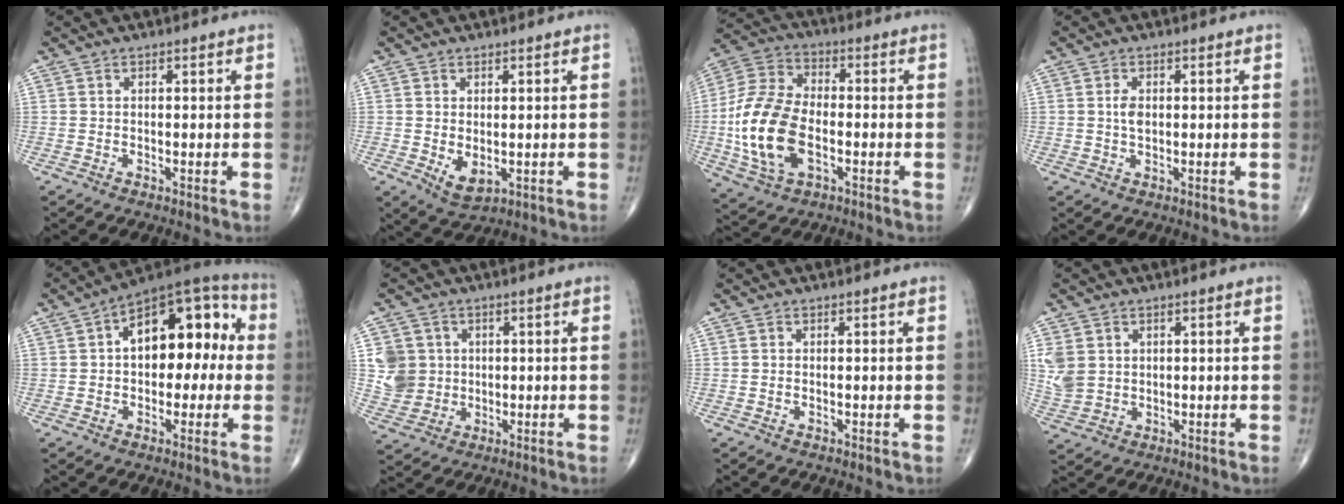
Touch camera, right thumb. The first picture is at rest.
{"total": 4.4, "force": [-0.5, 2.6, 3.6], "torque": [-0.054, -0.009, 0.006]}
{"total": 17.2, "force": [-3.2, 10.1, 13.5], "torque": [-0.278, 0.014, -0.059]}
{"total": 2.3, "force": [0.2, 1.3, 1.9], "torque": [-0.034, -0.002, 0.004]}
{"total": 17.0, "force": [2.0, 9.6, 13.9], "torque": [-0.159, 0.044, 0.019]}
{"total": 7.3, "force": [1.1, 7.0, 1.9], "torque": [-0.012, -0.001, 0.024]}
{"total": 0.0}
{"total": 5.9, "force": [1.4, 4.8, 3.1], "torque": [-0.061, -0.004, 0.039]}